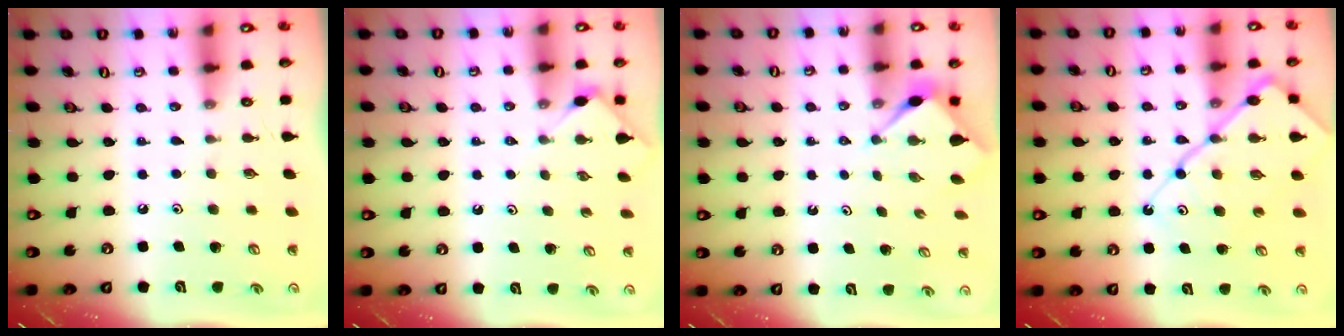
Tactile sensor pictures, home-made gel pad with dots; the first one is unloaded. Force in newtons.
{"total": 4.1, "press": 4.1, "slide": 0.7}
{"total": 3.7, "press": 3.7, "slide": 0.0}
{"total": 13.0, "press": 12.9, "slide": 1.3}